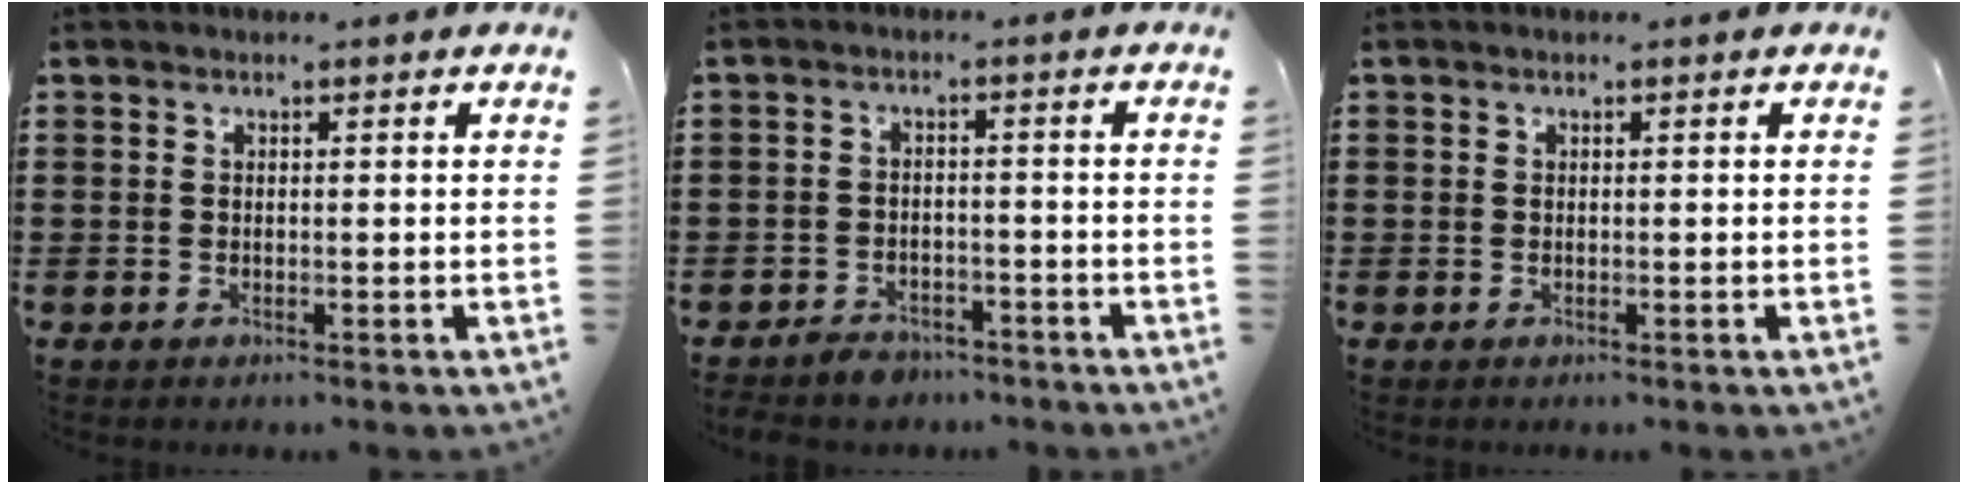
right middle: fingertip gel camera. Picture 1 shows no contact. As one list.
[{"total": 2.7, "force": [-2.5, 0.8, 0.1], "torque": [-0.009, 0.005, -0.054]}, {"total": 0.0}]